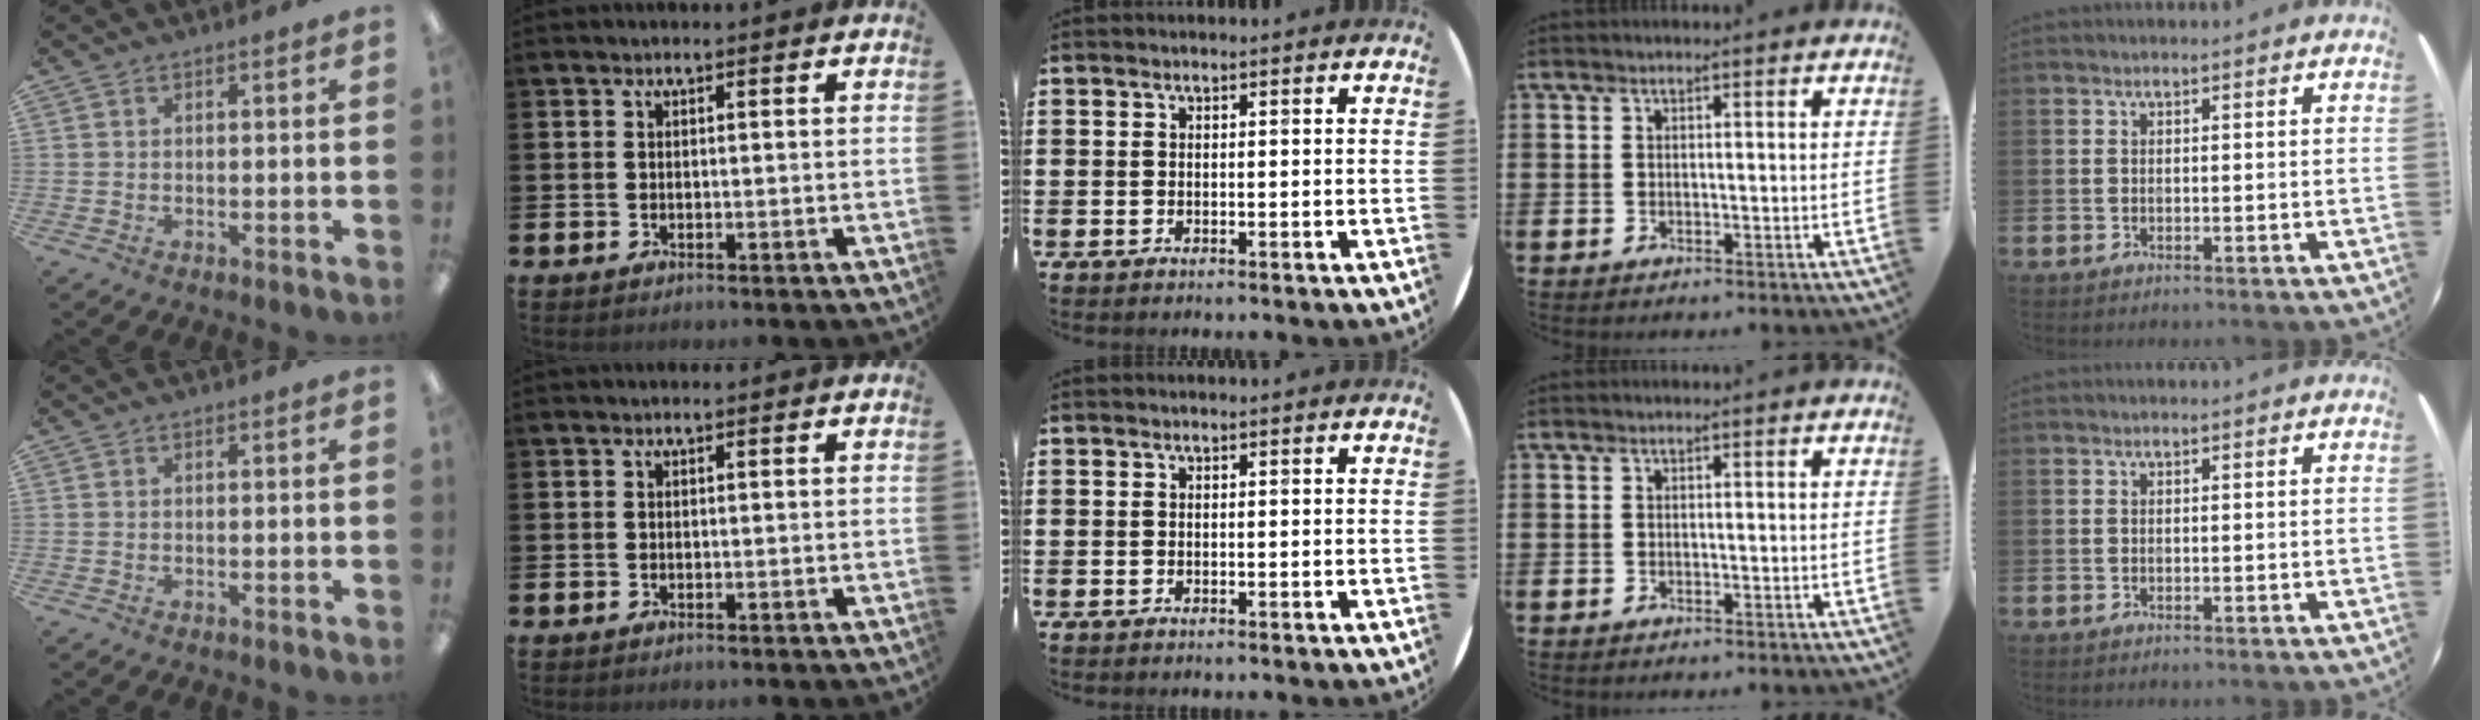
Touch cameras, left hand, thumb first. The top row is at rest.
{}